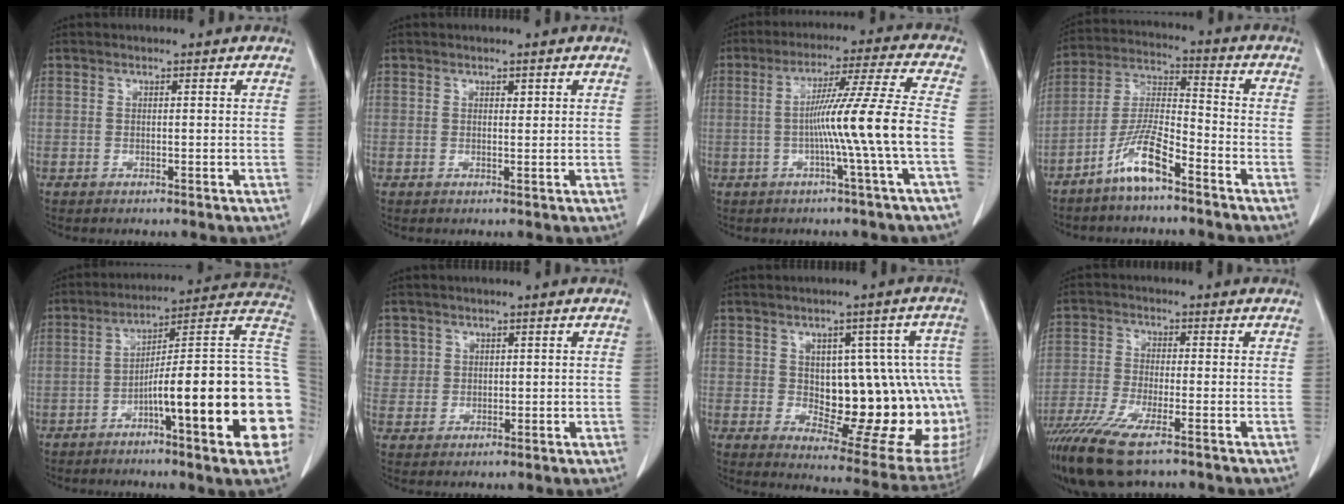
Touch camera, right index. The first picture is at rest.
{"total": 0.7, "force": [0.4, 0.4, 0.5], "torque": [-0.006, -0.003, 0.006]}
{"total": 11.2, "force": [-2.4, -2.7, 10.6], "torque": [-0.182, 0.007, -0.038]}
{"total": 8.8, "force": [-5.8, 1.2, 6.5], "torque": [-0.141, -0.004, -0.117]}
{"total": 23.0, "force": [-5.5, 1.7, 22.3], "torque": [-0.226, 0.025, -0.078]}
{"total": 3.5, "force": [1.6, 3.1, -0.1], "torque": [0.019, 0.003, 0.030]}
{"total": 20.0, "force": [-0.8, 8.1, 18.3], "torque": [-0.157, 0.025, 0.018]}
{"total": 10.8, "force": [-7.2, 1.8, 7.9], "torque": [-0.152, -0.027, -0.128]}